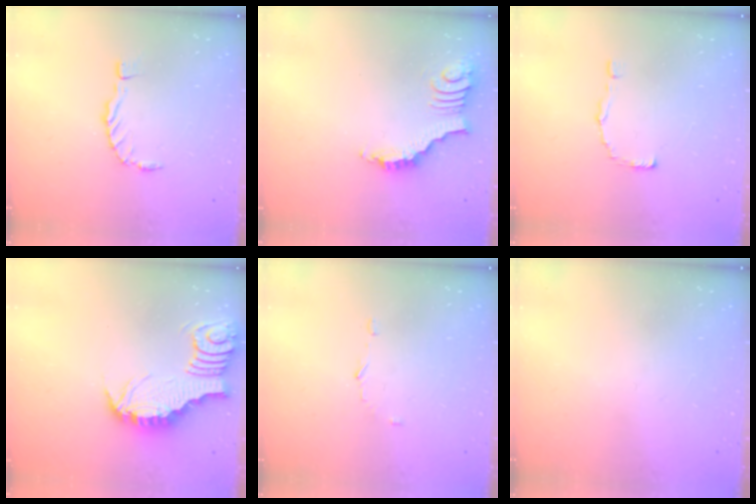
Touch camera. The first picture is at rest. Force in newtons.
{"total": 3.5, "press": 3.4, "slide": 0.7}
{"total": 1.0, "press": 1.0, "slide": 0.1}
{"total": 3.3, "press": 3.3, "slide": 0.2}
{"total": 3.4, "press": 3.4, "slide": 0.2}
{"total": 1.5, "press": 1.5, "slide": 0.1}